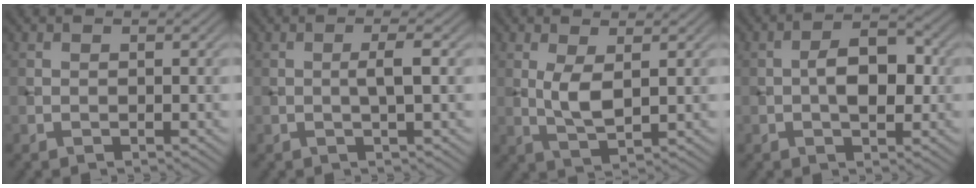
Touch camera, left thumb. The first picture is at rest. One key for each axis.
{"total": 2.1, "fx": 0.1, "fy": 0.1, "fz": 2.1, "tx": -0.037, "ty": 0.005, "tz": -0.002}
{"total": 4.0, "fx": 0.8, "fy": 1.5, "fz": 3.7, "tx": -0.082, "ty": -0.004, "tz": 0.021}
{"total": 5.3, "fx": -0.3, "fy": 2.9, "fz": 4.5, "tx": -0.070, "ty": 0.006, "tz": -0.008}